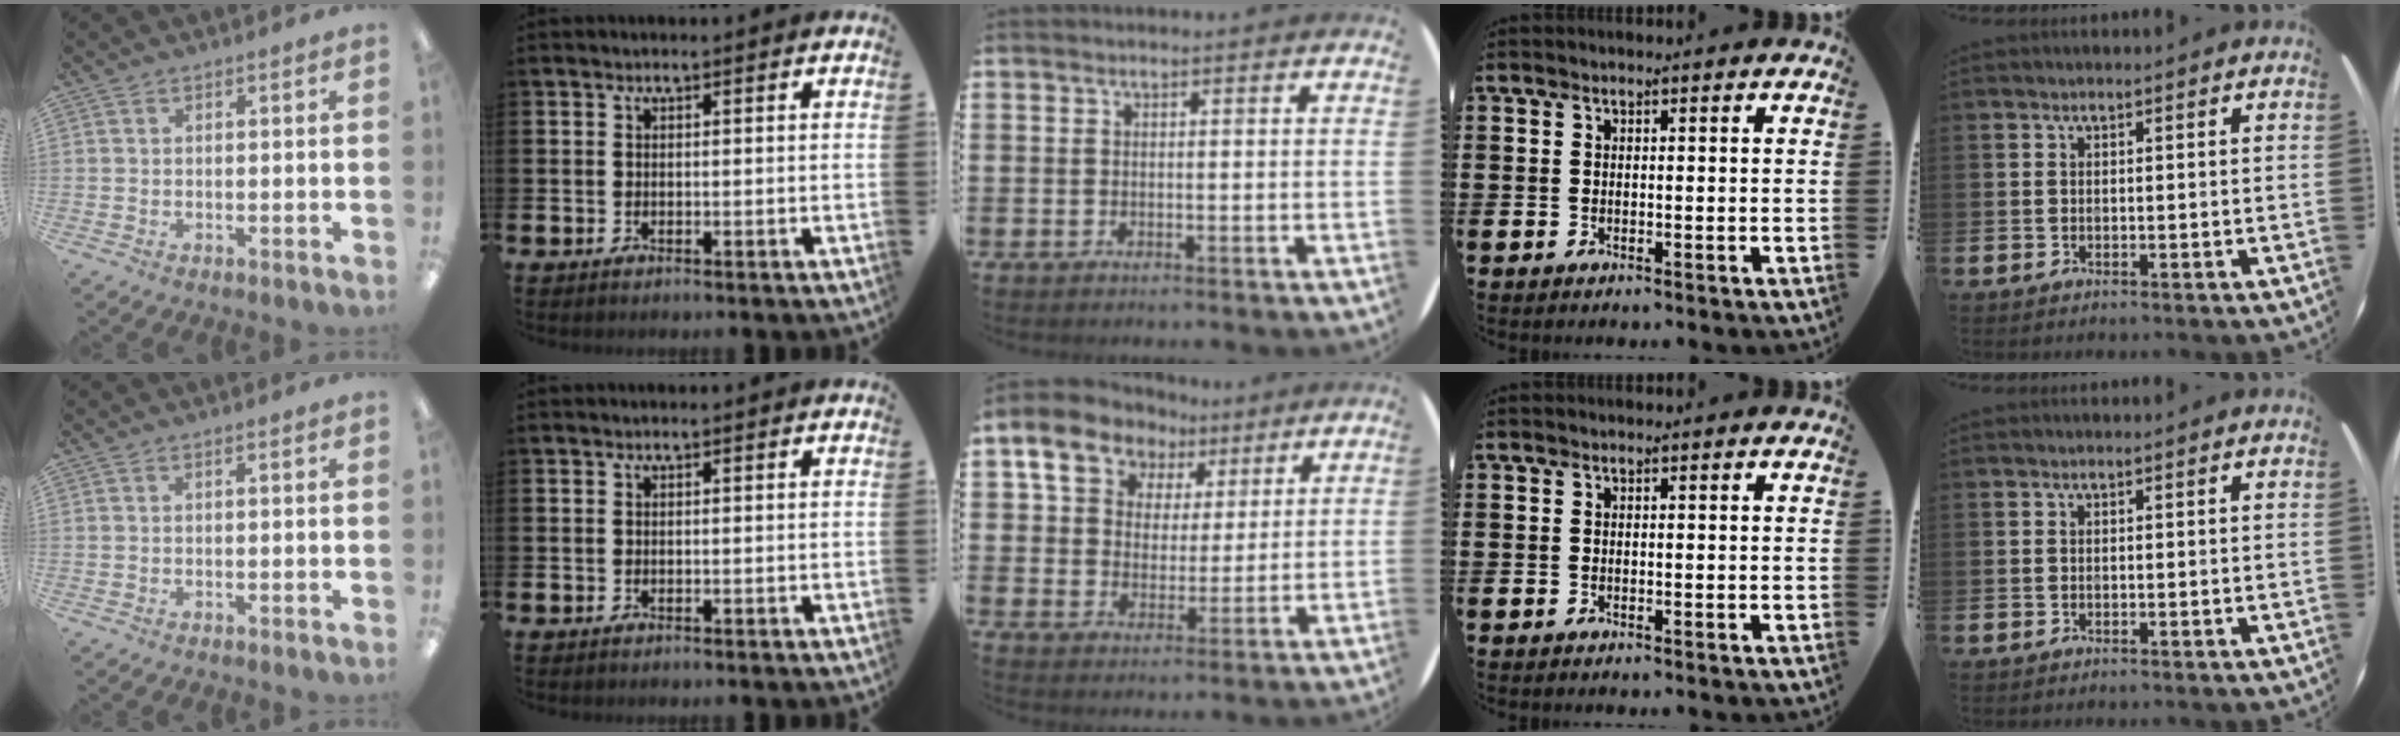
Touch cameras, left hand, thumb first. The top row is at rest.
{"middle": {"total": 9.2, "force": [6.1, 6.4, 2.7], "torque": [-0.078, -0.004, 0.110]}}